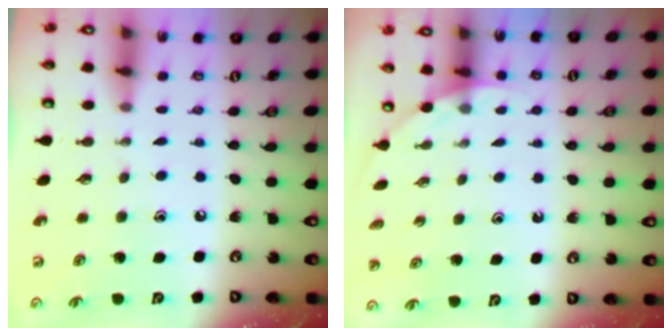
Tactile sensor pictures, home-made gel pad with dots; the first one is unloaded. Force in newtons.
{"total": 1.8, "press": 1.8, "slide": 0.1}